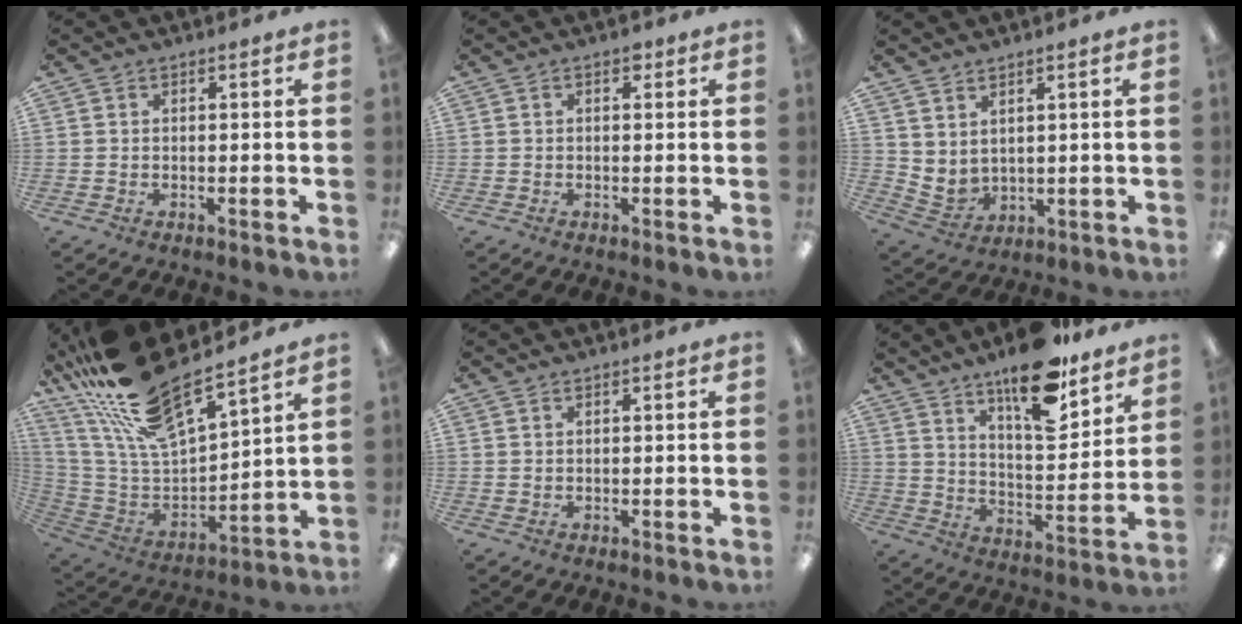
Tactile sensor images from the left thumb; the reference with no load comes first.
{"total": 1.3, "force": [0.7, 0.8, 0.8], "torque": [-0.008, -0.001, 0.011]}
{"total": 4.0, "force": [3.3, 2.1, 0.9], "torque": [-0.027, -0.023, 0.065]}
{"total": 21.4, "force": [17.6, 5.2, 11.1], "torque": [-0.240, -0.119, 0.307]}
{"total": 0.7, "force": [0.7, 0.2, 0.1], "torque": [-0.003, -0.001, 0.013]}
{"total": 17.4, "force": [13.3, 5.7, 9.6], "torque": [-0.145, -0.089, 0.223]}